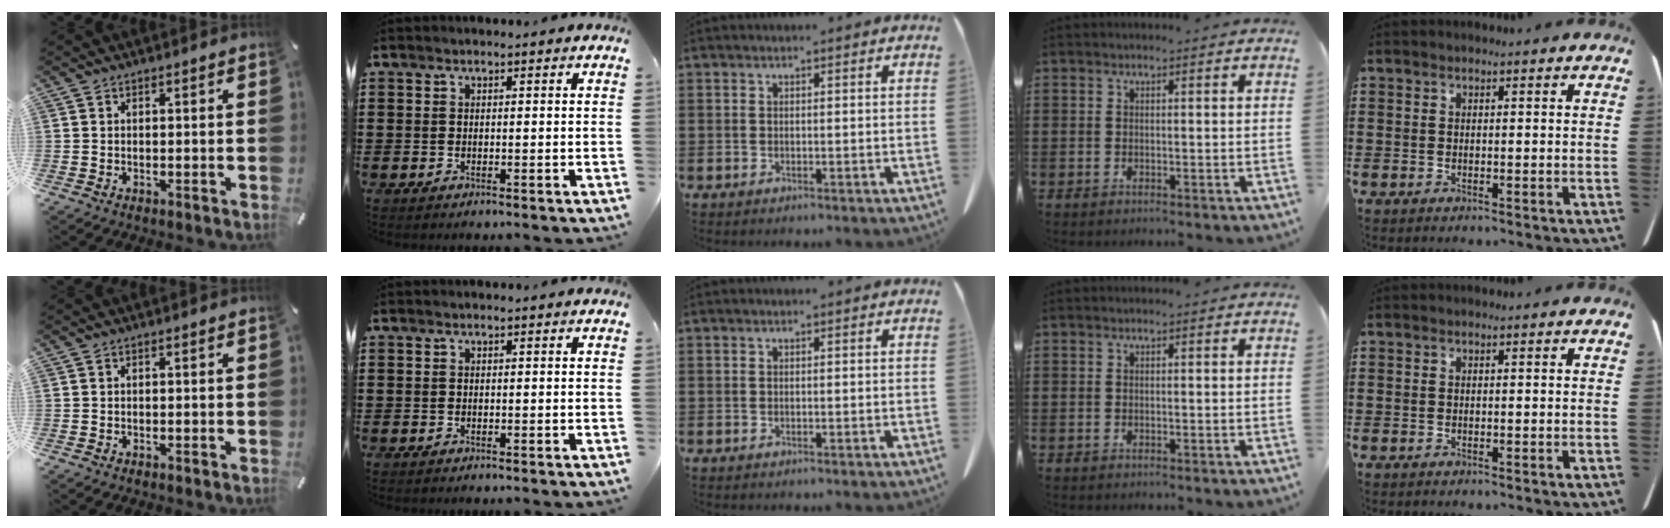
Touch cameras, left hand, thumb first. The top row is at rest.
{}